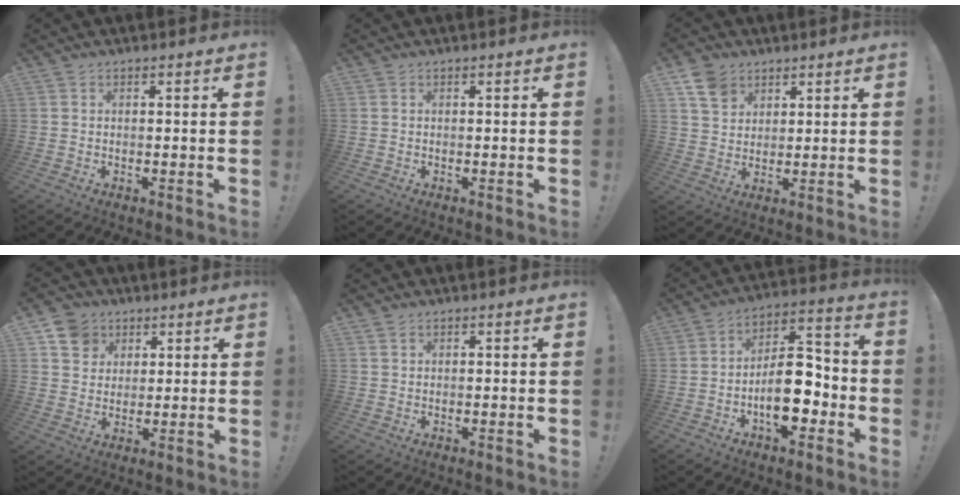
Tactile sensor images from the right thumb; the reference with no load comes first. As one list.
[{"total": 0.0}, {"total": 7.7, "force": [4.8, 5.4, 2.7], "torque": [-0.043, -0.021, 0.095]}, {"total": 8.6, "force": [4.2, 7.2, 2.0], "torque": [-0.027, -0.023, 0.087]}, {"total": 1.0, "force": [0.7, 0.6, 0.3], "torque": [0.000, -0.002, 0.013]}, {"total": 15.0, "force": [-4.9, 7.6, 12.0], "torque": [-0.195, 0.032, -0.078]}]